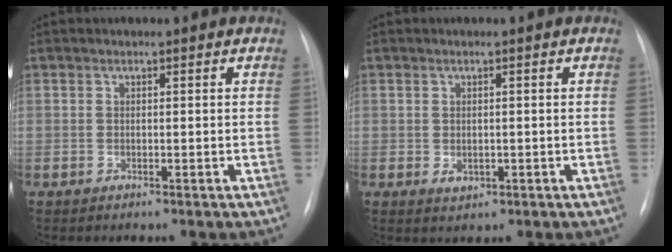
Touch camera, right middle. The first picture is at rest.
{"total": 1.6, "force": [-0.3, 1.2, 1.0], "torque": [-0.016, -0.002, 0.002]}